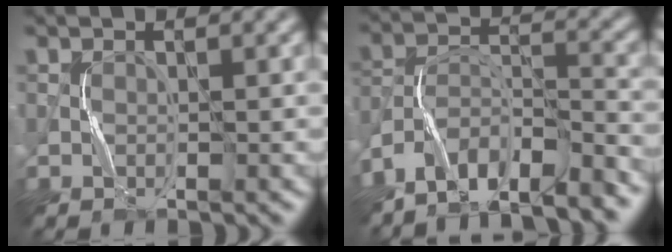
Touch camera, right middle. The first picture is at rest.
{"total": 8.6, "force": [-7.5, 1.9, 3.9], "torque": [-0.075, 0.002, -0.137]}